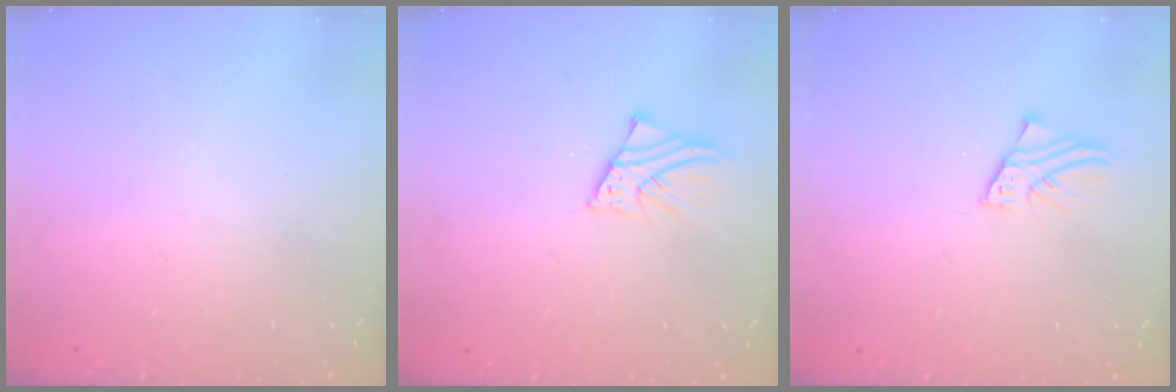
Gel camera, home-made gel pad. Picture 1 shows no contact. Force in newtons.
{"total": 2.1, "press": 2.1, "slide": 0.2}
{"total": 1.9, "press": 1.9, "slide": 0.1}